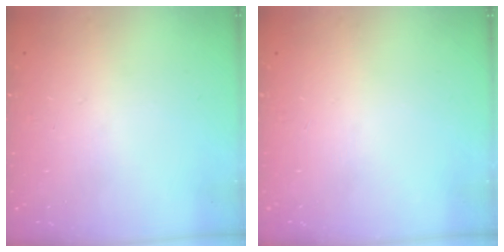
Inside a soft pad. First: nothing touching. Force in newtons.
{"total": 0.0}